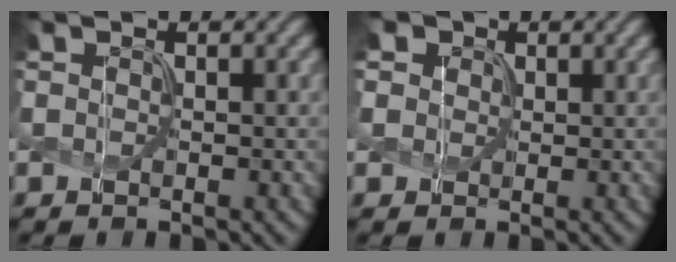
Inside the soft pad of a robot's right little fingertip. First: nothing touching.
{"total": 4.8, "force": [2.4, 3.6, 2.1], "torque": [-0.065, 0.014, 0.027]}